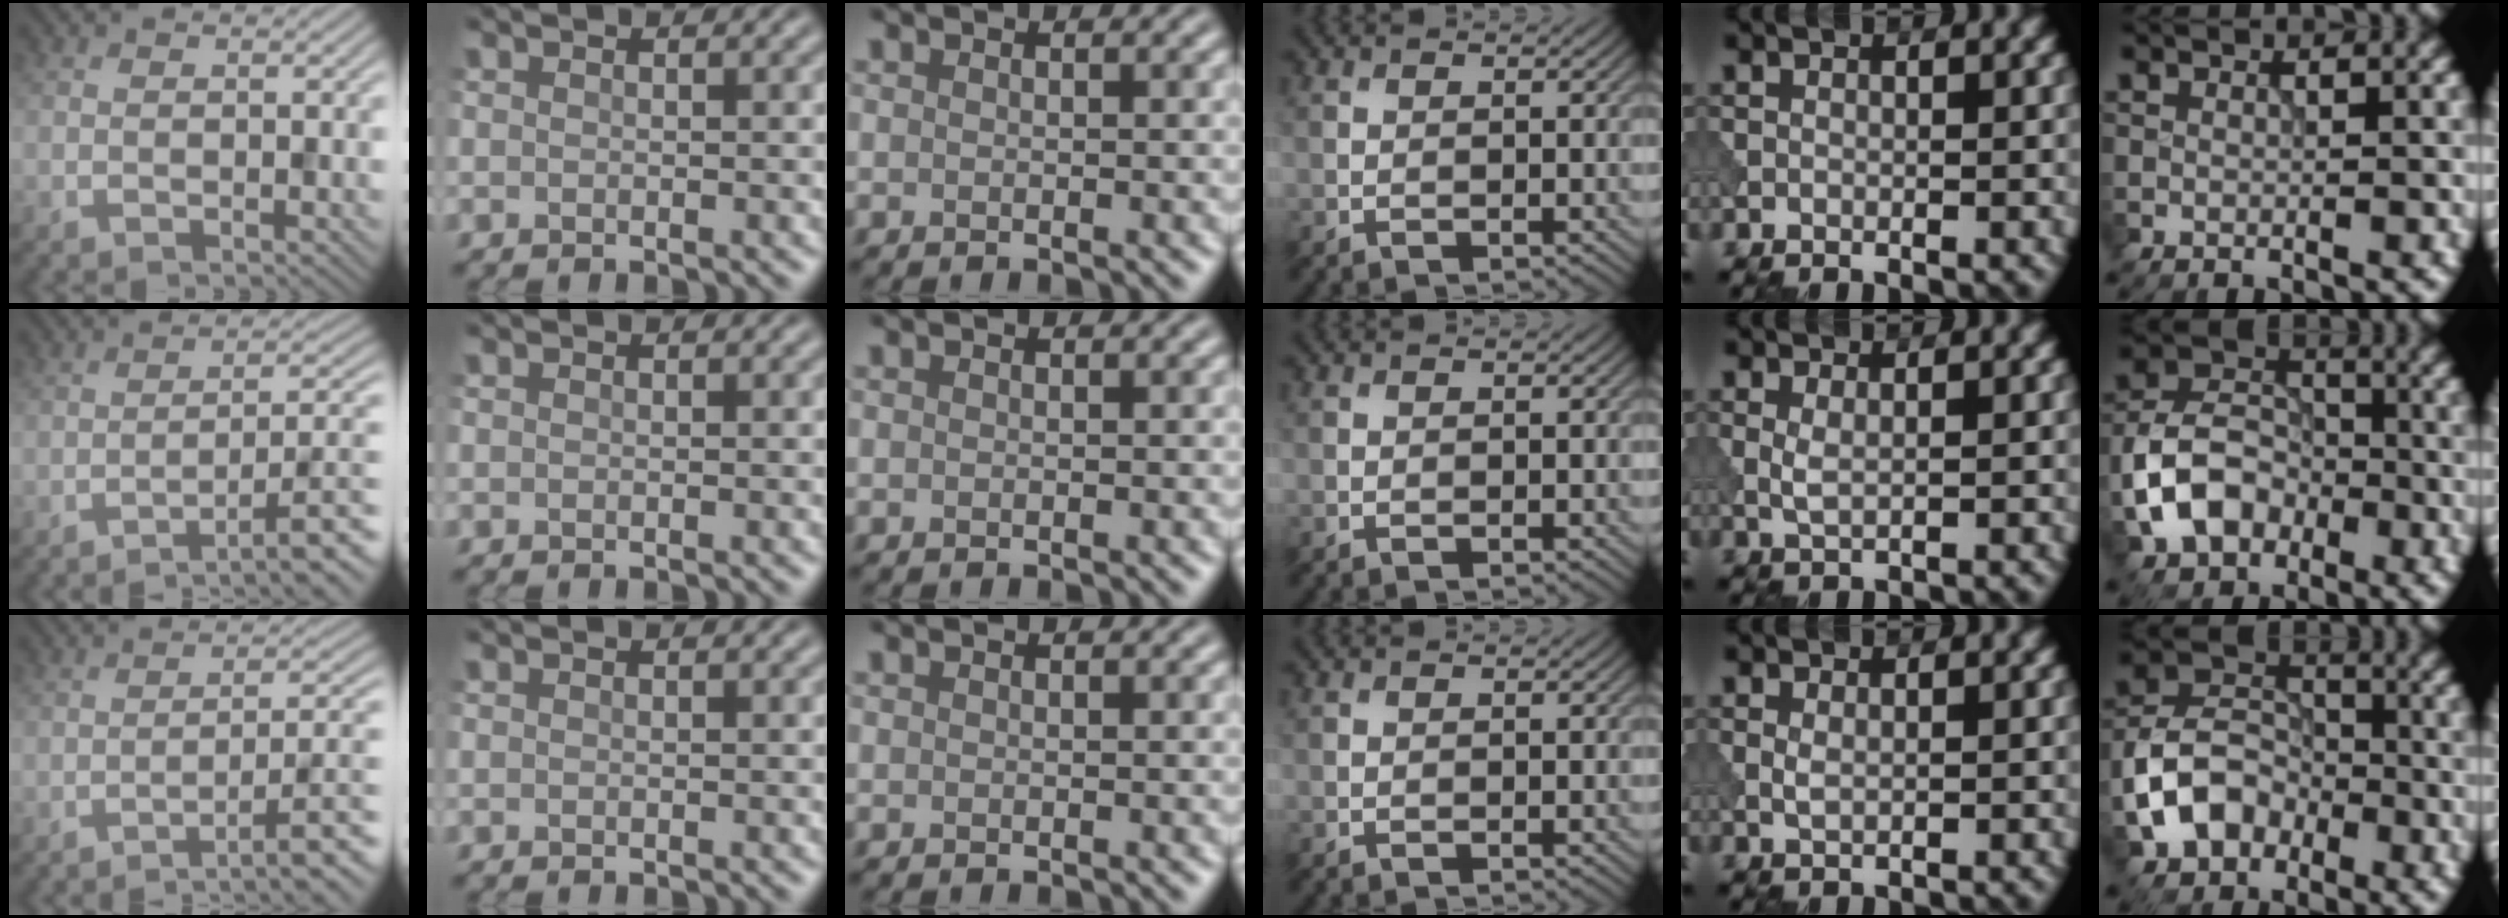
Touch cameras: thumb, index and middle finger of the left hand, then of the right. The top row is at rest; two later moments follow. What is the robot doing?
{"motion": "dispense", "object": "syringe"}